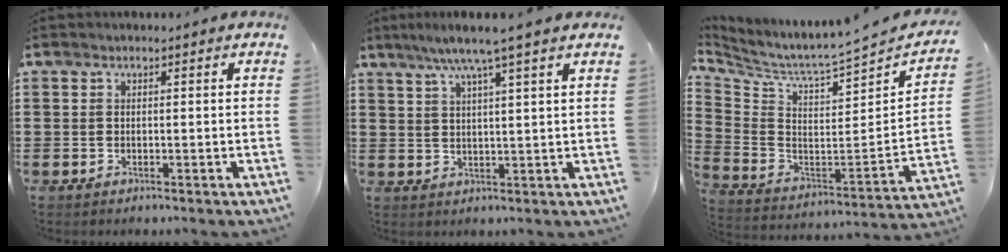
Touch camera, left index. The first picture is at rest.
{"total": 5.6, "force": [4.1, -0.7, 3.7], "torque": [-0.083, -0.007, 0.070]}
{"total": 4.2, "force": [3.8, -0.4, 1.7], "torque": [-0.059, -0.058, 0.055]}